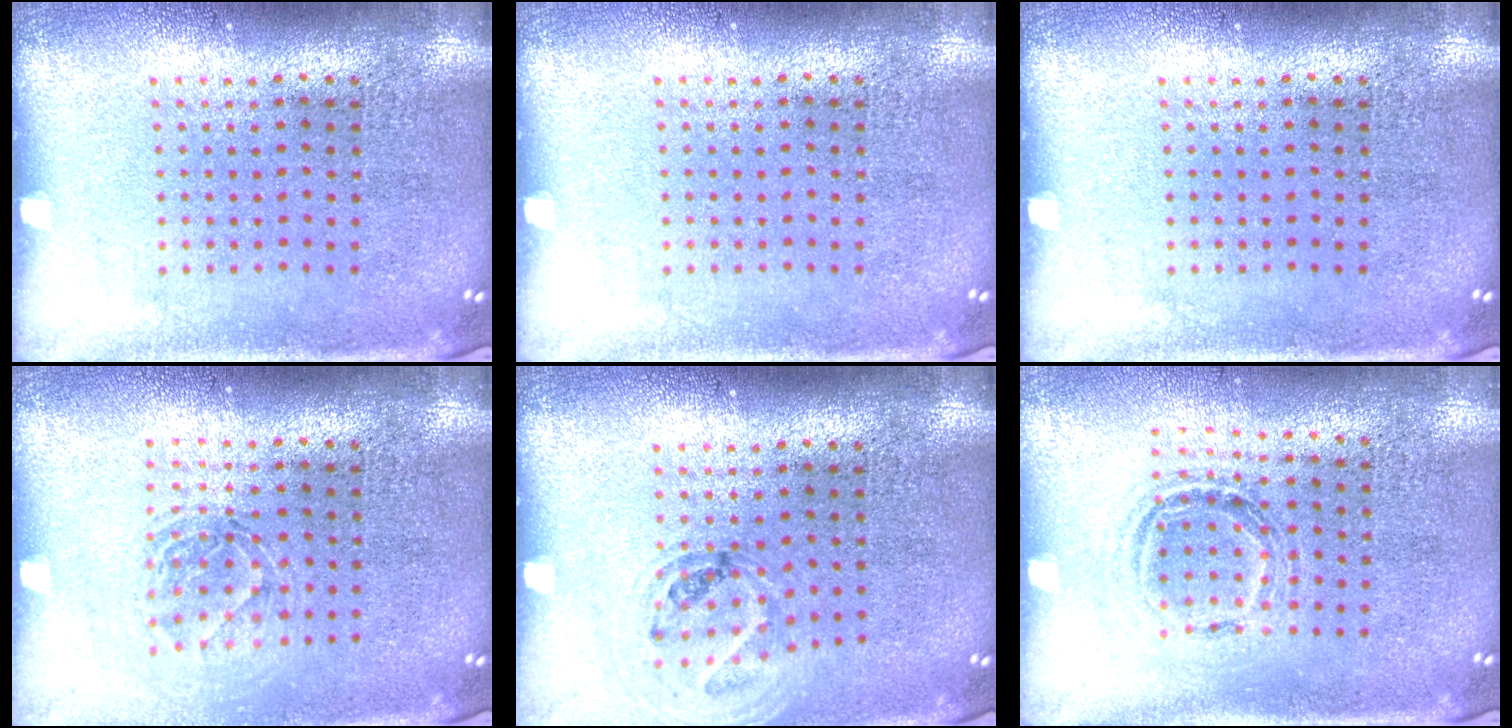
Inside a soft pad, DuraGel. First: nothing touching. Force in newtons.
{"total": 0.0}
{"total": 0.0}
{"total": 1.4, "press": 1.2, "slide": 0.7}
{"total": 1.0, "press": 1.0, "slide": 0.1}
{"total": 1.0, "press": 0.9, "slide": 0.3}